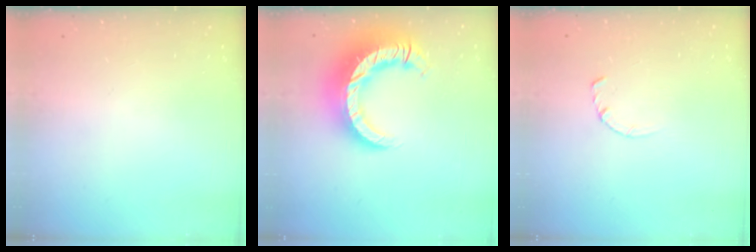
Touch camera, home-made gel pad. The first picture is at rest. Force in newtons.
{"total": 15.7, "press": 15.6, "slide": 1.7}
{"total": 2.8, "press": 2.8, "slide": 0.4}